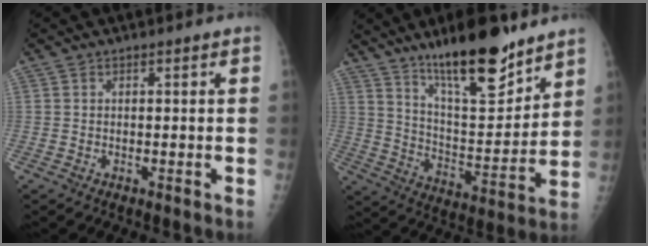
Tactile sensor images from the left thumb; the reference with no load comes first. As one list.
[{"total": 18.7, "force": [13.6, 5.1, 11.8], "torque": [-0.154, -0.091, 0.230]}]